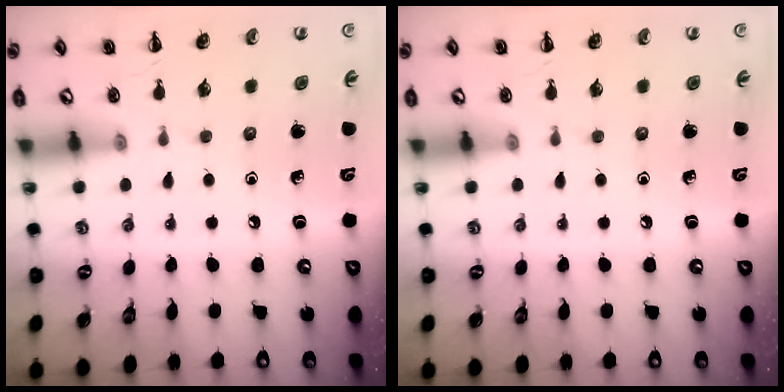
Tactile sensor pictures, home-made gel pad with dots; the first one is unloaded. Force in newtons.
{"total": 0.0}